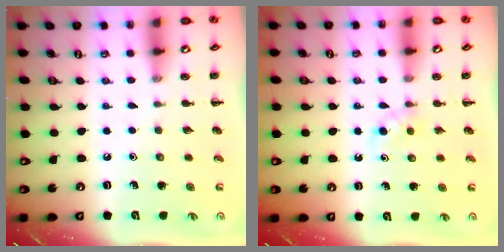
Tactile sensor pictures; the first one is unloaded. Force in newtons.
{"total": 2.9, "press": 2.6, "slide": 1.1}